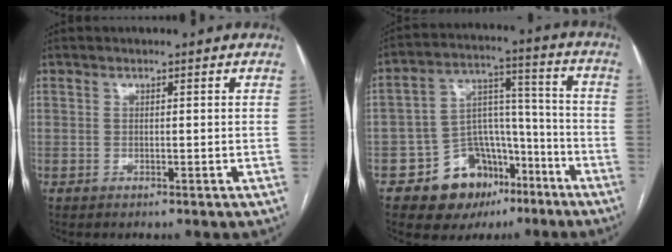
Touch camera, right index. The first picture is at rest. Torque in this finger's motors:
{"motor_torque": [0.08, 0.04, -0.17, -0.09]}